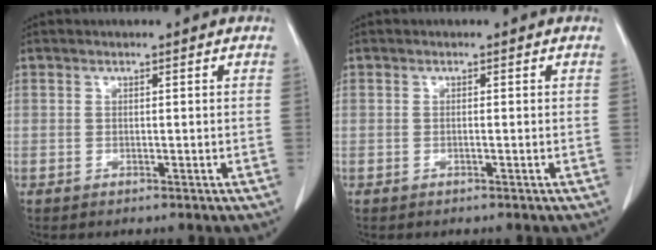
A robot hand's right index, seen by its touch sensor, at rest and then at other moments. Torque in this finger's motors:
{"motor_torque": [0.06, 0.00, 0.04, 0.01]}